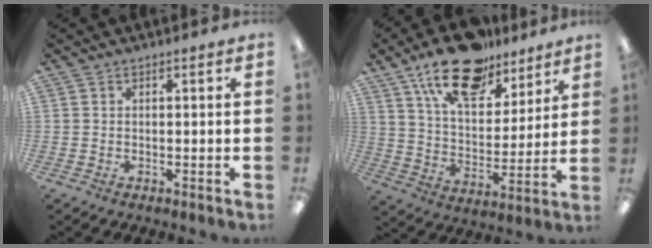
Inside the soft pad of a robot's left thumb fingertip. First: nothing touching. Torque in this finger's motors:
{"motor_torque": [0.37, 0.44, 1.27, -1.50, 0.09]}